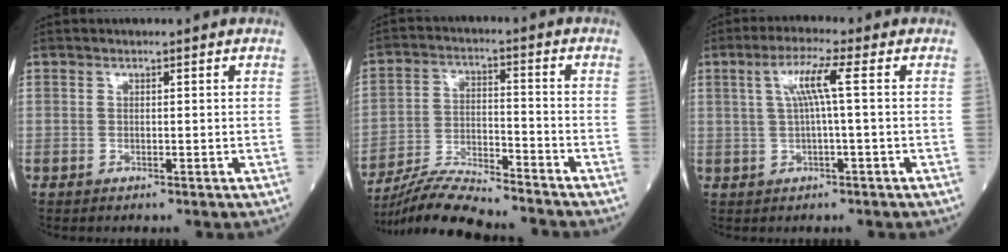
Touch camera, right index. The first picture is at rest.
{"total": 12.1, "force": [-11.5, 0.1, 3.9], "torque": [-0.067, -0.007, -0.206]}
{"total": 5.3, "force": [1.0, -0.5, 5.1], "torque": [-0.102, 0.014, 0.023]}